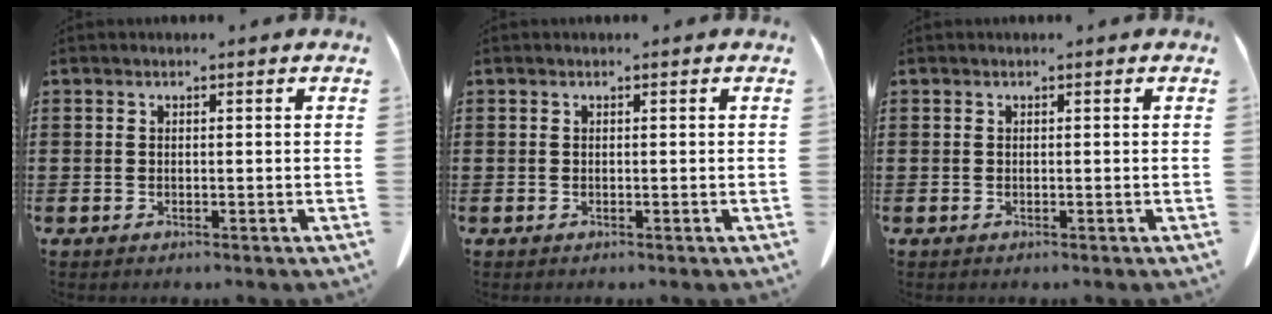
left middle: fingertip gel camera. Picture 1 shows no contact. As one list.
[{"total": 0.0}, {"total": 0.0}]